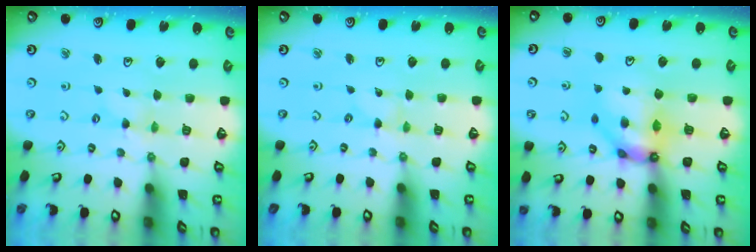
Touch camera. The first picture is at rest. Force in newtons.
{"total": 0.0}
{"total": 10.0, "press": 10.0, "slide": 0.4}